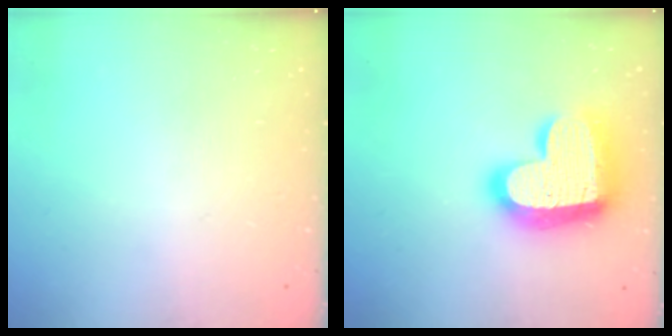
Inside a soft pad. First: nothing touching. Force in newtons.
{"total": 22.1, "press": 22.0, "slide": 1.5}